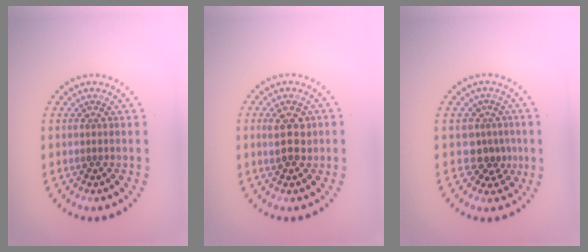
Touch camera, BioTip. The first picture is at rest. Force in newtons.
{"total": 2.8, "press": 2.8, "slide": 0.4}
{"total": 2.7, "press": 2.0, "slide": 1.8}